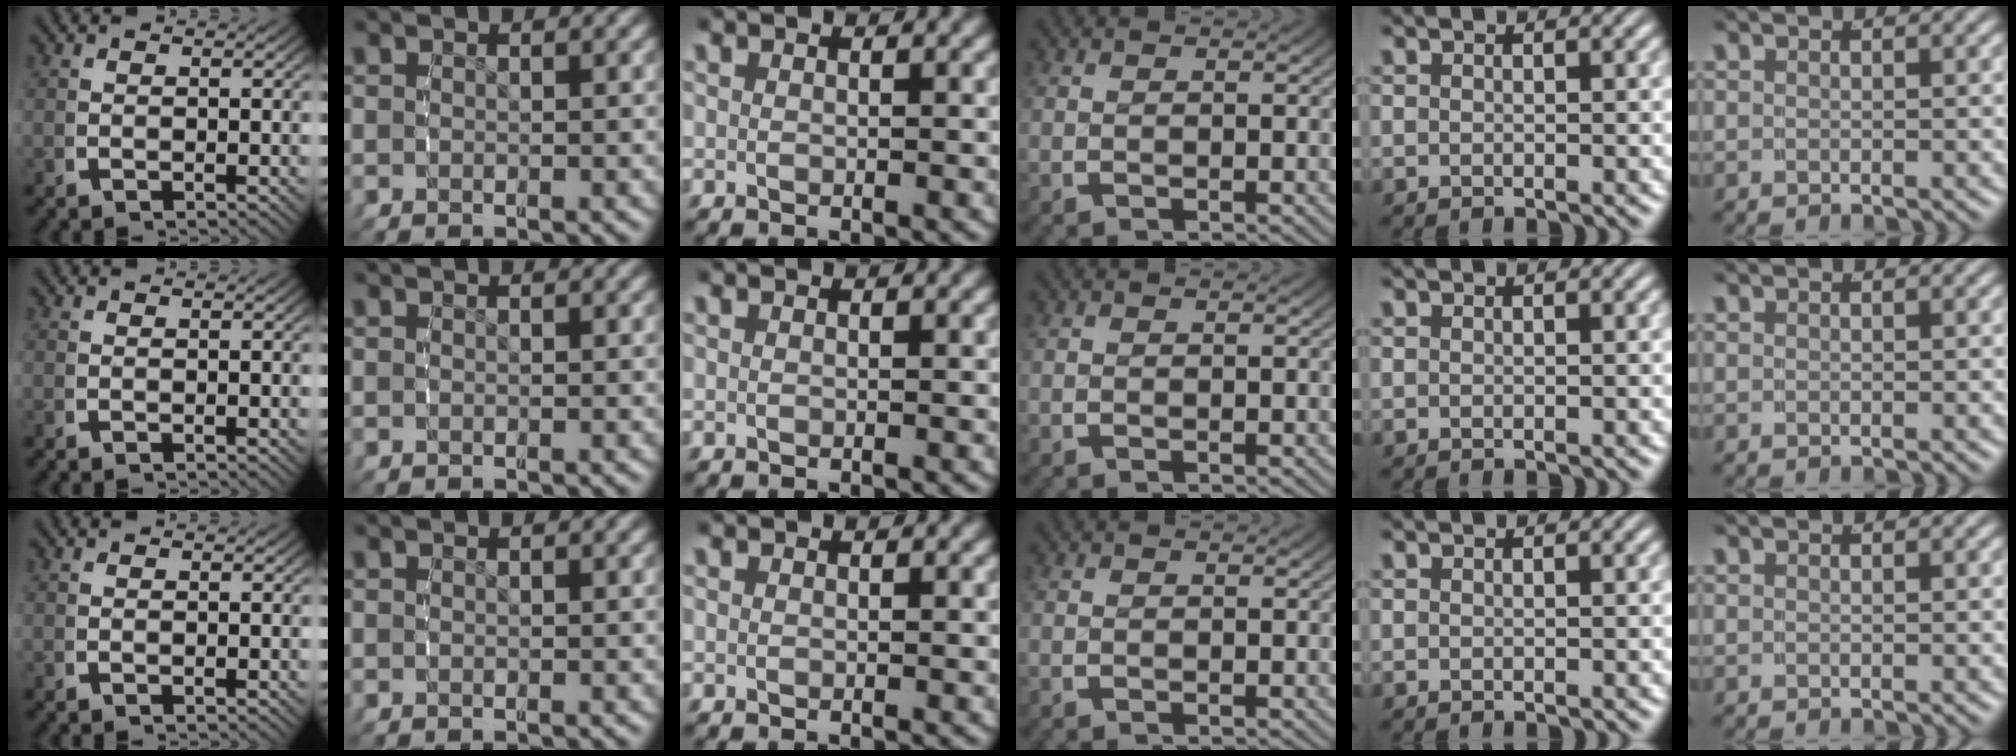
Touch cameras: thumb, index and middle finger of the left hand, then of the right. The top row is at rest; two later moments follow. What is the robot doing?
{"motion": "reach", "object": "coat"}